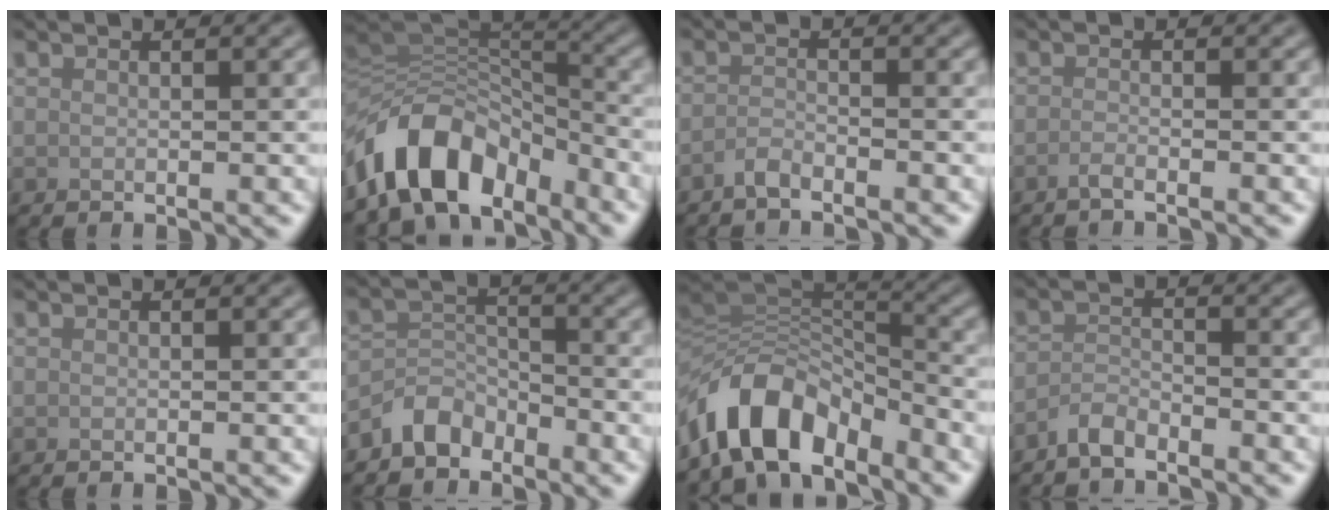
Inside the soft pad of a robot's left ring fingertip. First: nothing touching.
{"total": 9.7, "force": [-5.9, 5.8, 5.0], "torque": [-0.075, 0.009, -0.113]}
{"total": 1.6, "force": [-1.5, 0.3, 0.6], "torque": [-0.012, 0.002, -0.034]}
{"total": 1.3, "force": [-1.1, 0.2, 0.8], "torque": [-0.008, -0.005, -0.028]}
{"total": 0.0}
{"total": 3.2, "force": [-2.7, 1.6, 0.7], "torque": [-0.009, 0.009, -0.064]}
{"total": 8.7, "force": [-5.8, 4.4, 4.7], "torque": [-0.066, 0.003, -0.110]}
{"total": 2.3, "force": [-2.2, 0.3, 0.6], "torque": [-0.013, 0.002, -0.050]}